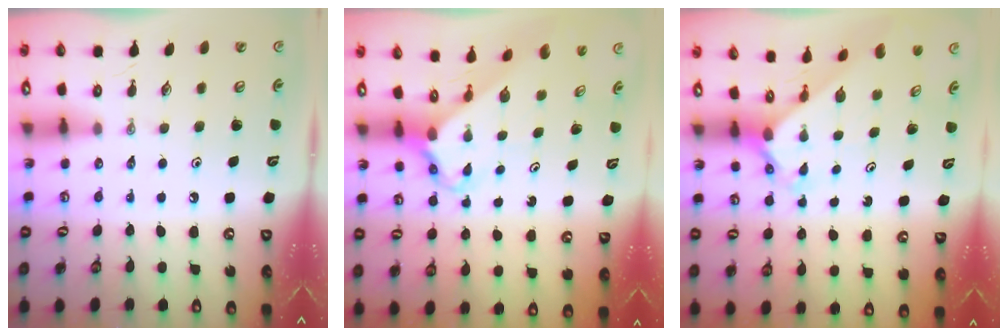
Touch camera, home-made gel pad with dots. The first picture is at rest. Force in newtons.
{"total": 2.7, "press": 2.7, "slide": 0.2}
{"total": 2.3, "press": 2.3, "slide": 0.2}